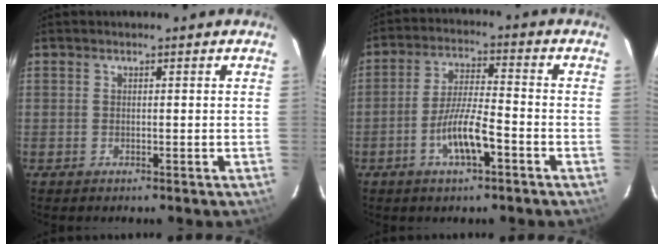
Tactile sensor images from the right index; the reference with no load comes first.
{"total": 8.0, "force": [-3.9, 1.5, 6.9], "torque": [-0.136, -0.002, -0.070]}